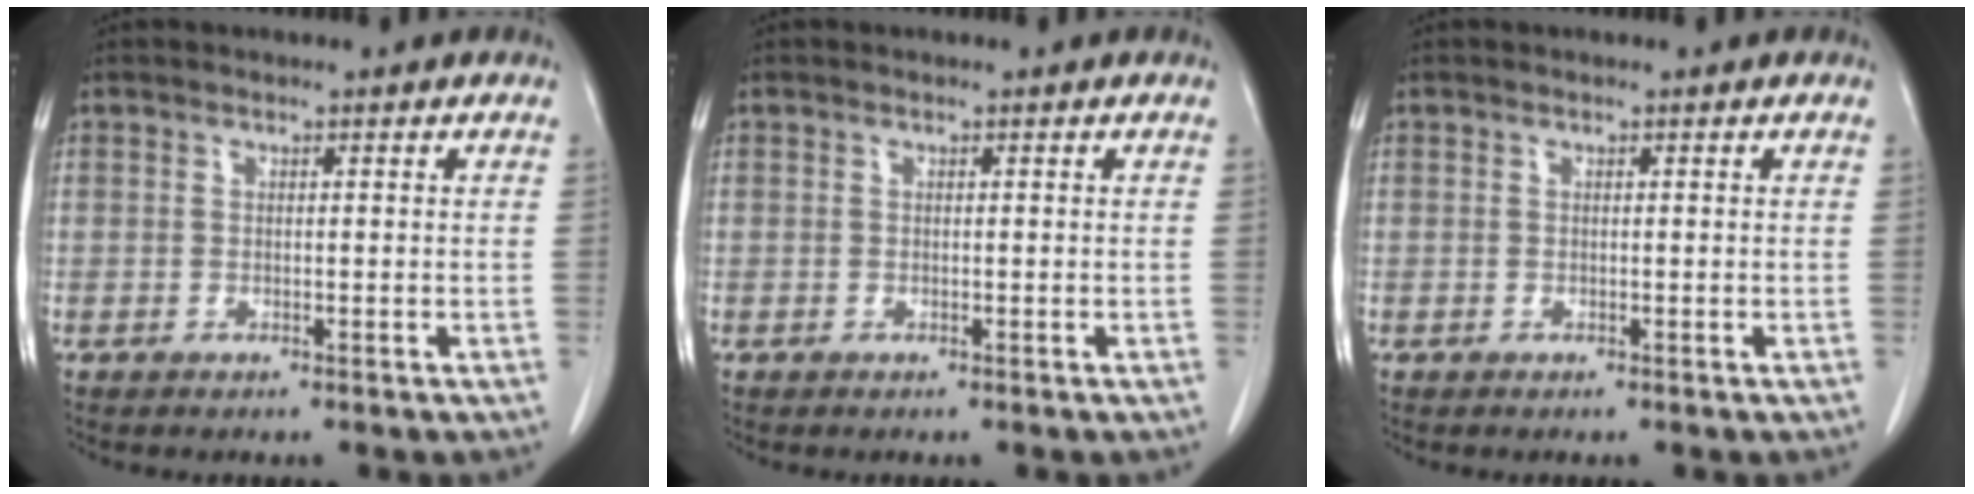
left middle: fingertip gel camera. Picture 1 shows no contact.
{"total": 0.0}
{"total": 0.0}